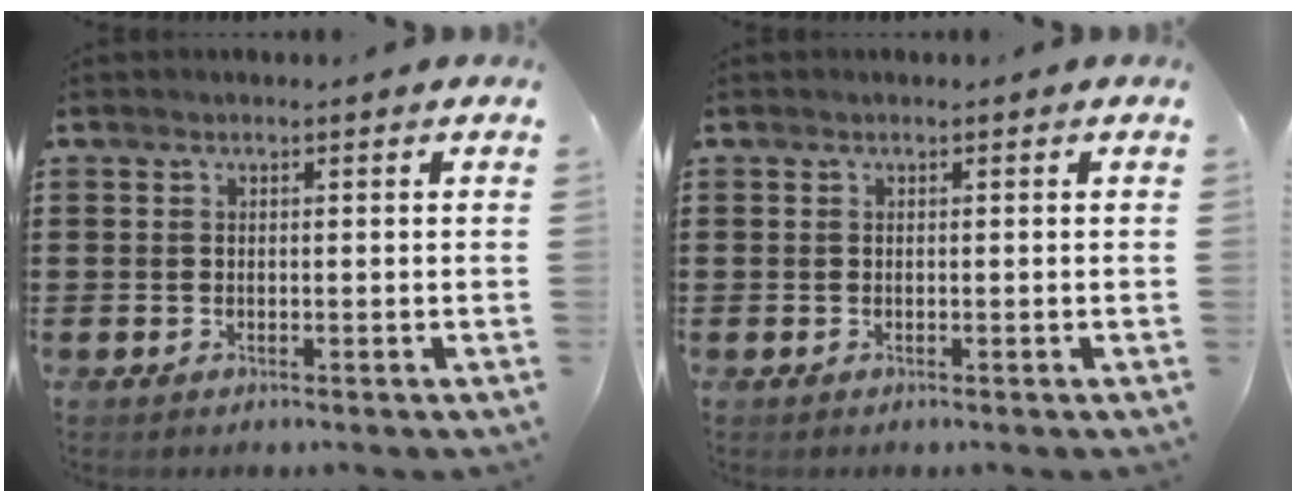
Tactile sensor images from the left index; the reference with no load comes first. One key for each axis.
{"total": 0.0}